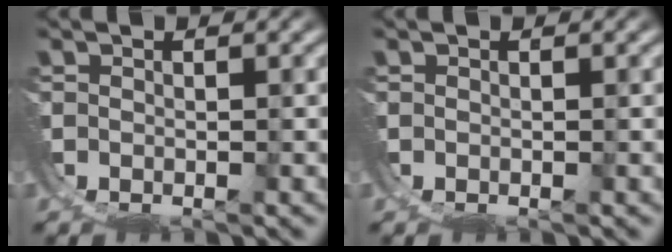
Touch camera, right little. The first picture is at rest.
{"total": 0.0}